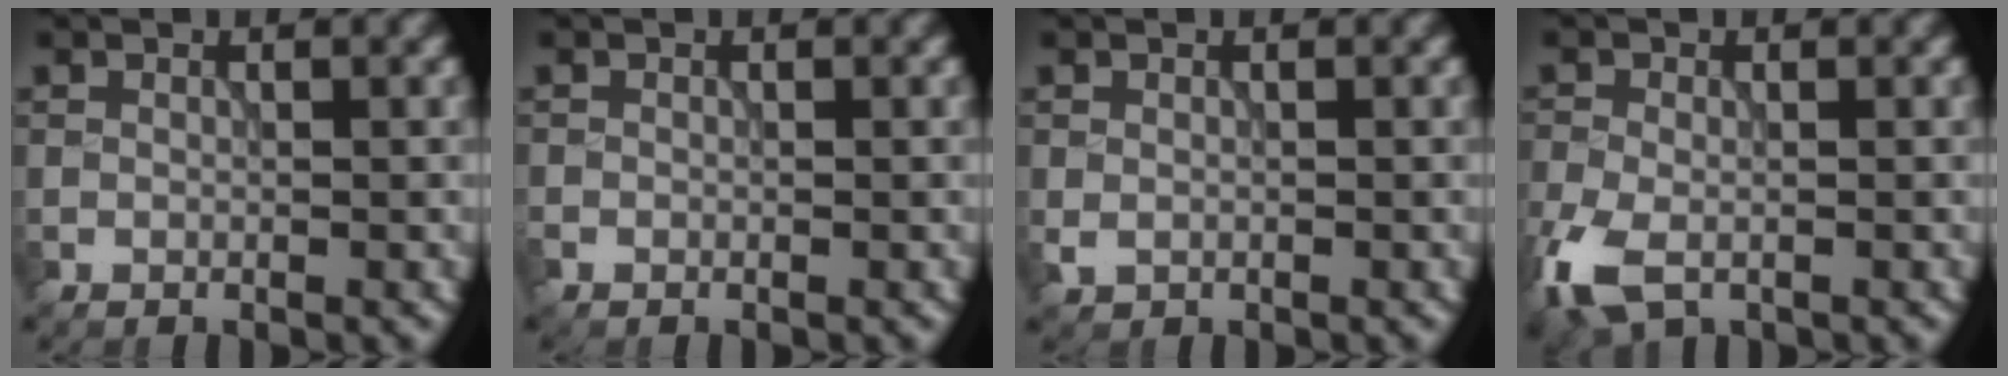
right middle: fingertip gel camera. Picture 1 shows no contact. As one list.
[{"total": 0.7, "force": [-0.6, 0.4, 0.2], "torque": [-0.006, -0.004, -0.013]}, {"total": 0.9, "force": [-0.2, 0.8, 0.5], "torque": [-0.011, -0.005, -0.003]}, {"total": 5.0, "force": [-2.6, 2.8, 3.3], "torque": [-0.084, -0.011, -0.056]}]